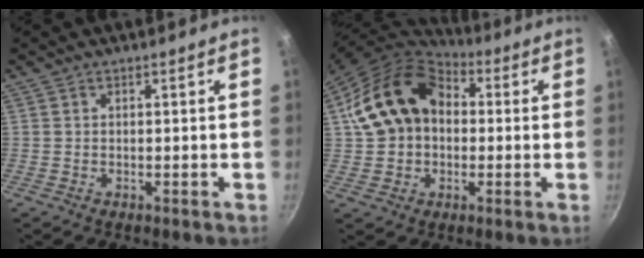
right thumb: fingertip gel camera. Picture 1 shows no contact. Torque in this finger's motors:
{"motor_torque": [-0.08, 1.55, 0.44, -0.35, 0.20]}